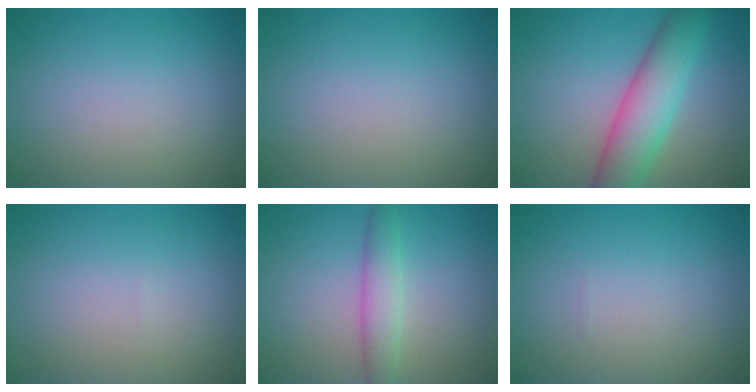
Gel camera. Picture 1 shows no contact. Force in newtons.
{"total": 0.0}
{"total": 6.8, "press": 6.8, "slide": 0.3}
{"total": 0.0}
{"total": 2.9, "press": 2.9, "slide": 0.1}
{"total": 0.0}